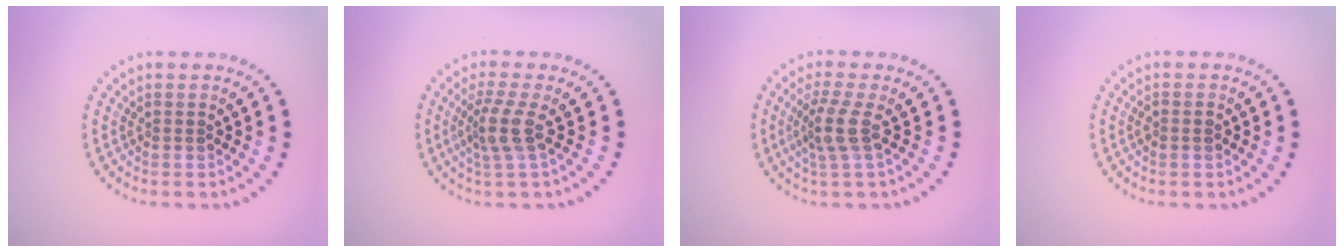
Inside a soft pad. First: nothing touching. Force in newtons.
{"total": 2.7, "press": 2.0, "slide": 1.8}
{"total": 2.6, "press": 2.1, "slide": 1.6}
{"total": 0.9, "press": 0.8, "slide": 0.2}